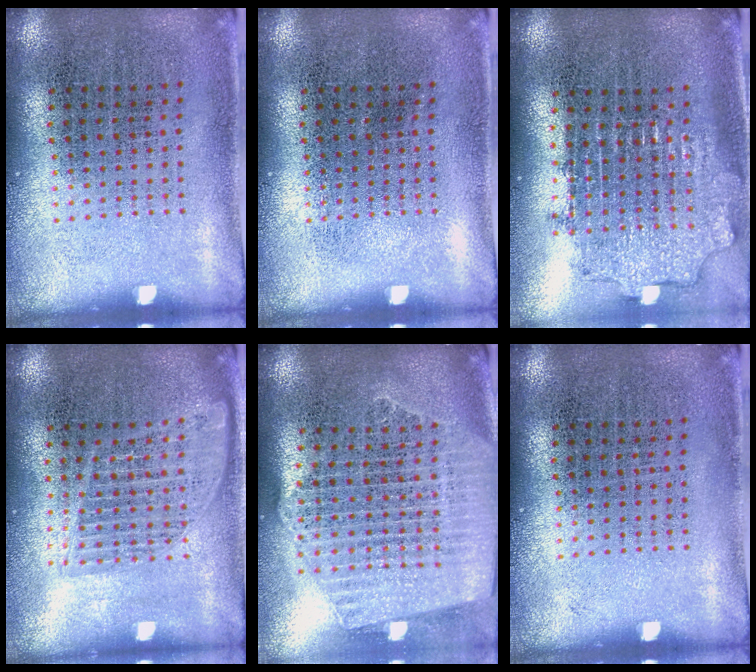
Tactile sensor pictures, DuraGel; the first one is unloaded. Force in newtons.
{"total": 0.0}
{"total": 1.9, "press": 1.4, "slide": 1.3}
{"total": 1.6, "press": 1.4, "slide": 0.7}
{"total": 2.4, "press": 2.2, "slide": 1.2}
{"total": 0.0}